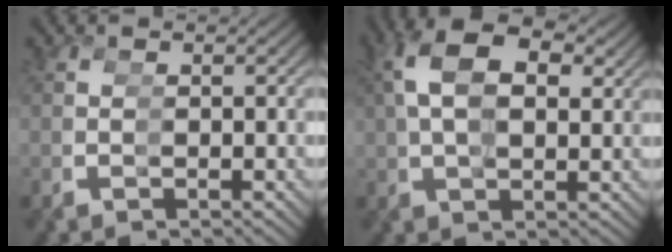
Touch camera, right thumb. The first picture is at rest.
{"total": 3.9, "force": [2.6, 1.9, 2.2], "torque": [-0.043, 0.020, 0.037]}